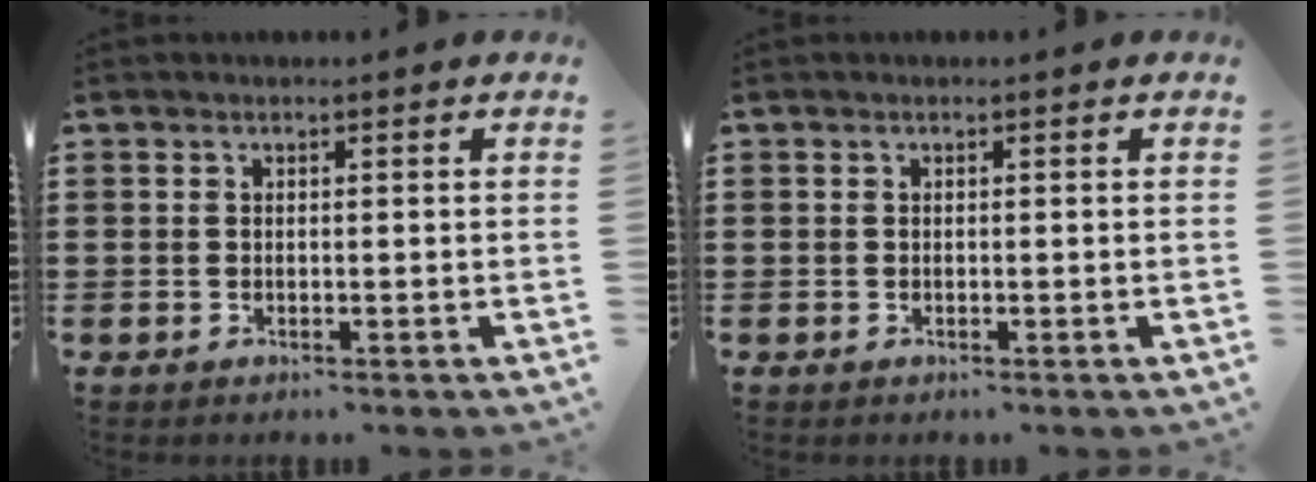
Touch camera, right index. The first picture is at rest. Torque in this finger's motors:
{"motor_torque": [-0.07, 0.07, 0.00, -0.01]}